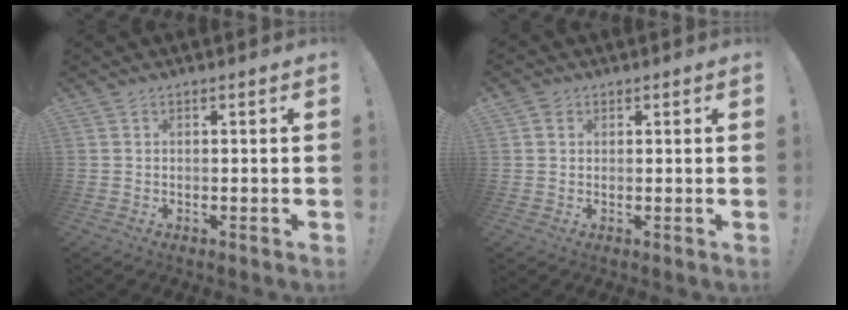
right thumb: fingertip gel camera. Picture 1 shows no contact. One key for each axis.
{"total": 1.6, "fx": 1.0, "fy": 1.2, "fz": 0.3, "tx": -0.007, "ty": 0.000, "tz": 0.018}